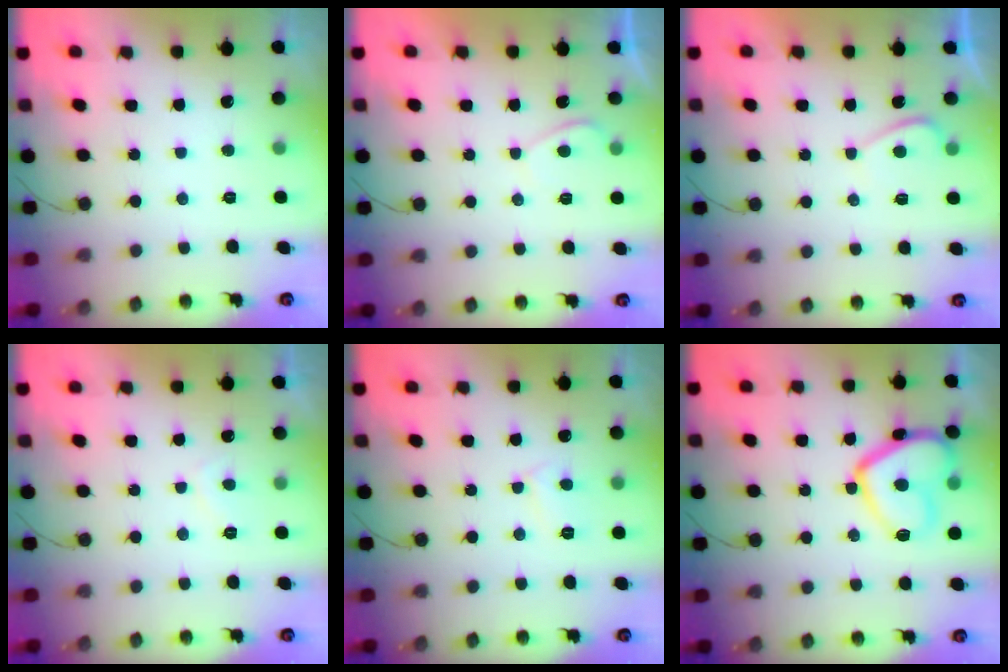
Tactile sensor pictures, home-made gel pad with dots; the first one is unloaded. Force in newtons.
{"total": 1.0, "press": 0.8, "slide": 0.6}
{"total": 0.0}
{"total": 1.6, "press": 1.5, "slide": 0.6}
{"total": 4.2, "press": 4.1, "slide": 0.4}
{"total": 13.2, "press": 13.2, "slide": 1.2}